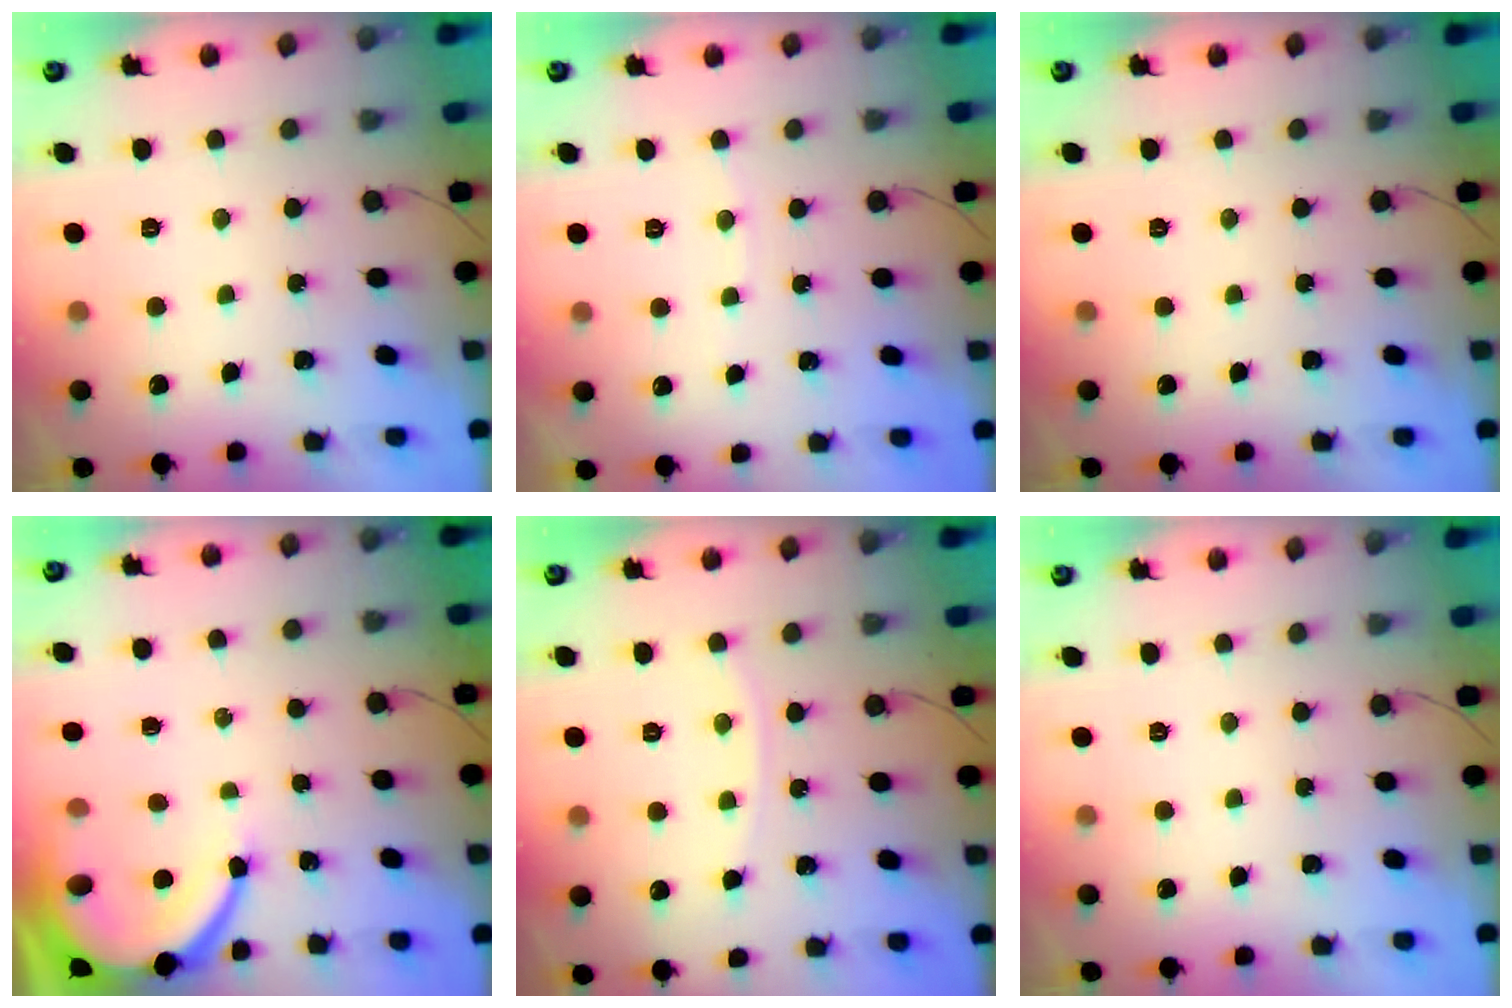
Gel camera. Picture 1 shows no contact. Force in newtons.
{"total": 2.2, "press": 2.2, "slide": 0.3}
{"total": 0.0}
{"total": 8.5, "press": 8.4, "slide": 1.0}
{"total": 5.4, "press": 5.3, "slide": 0.7}
{"total": 0.0}